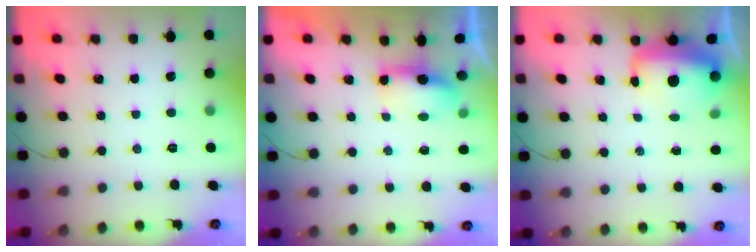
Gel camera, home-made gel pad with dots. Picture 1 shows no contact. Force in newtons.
{"total": 4.8, "press": 4.8, "slide": 0.3}
{"total": 10.9, "press": 10.4, "slide": 3.2}